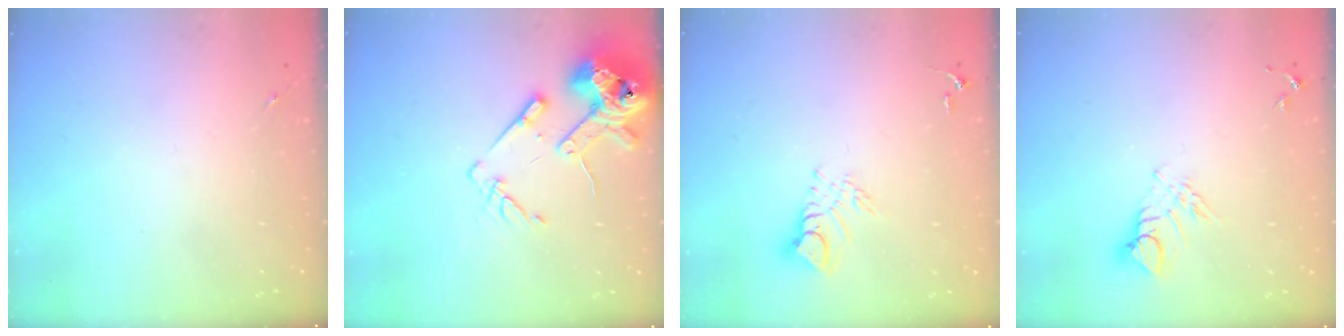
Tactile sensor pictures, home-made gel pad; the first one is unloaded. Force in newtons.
{"total": 15.2, "press": 14.9, "slide": 2.8}
{"total": 8.6, "press": 8.6, "slide": 0.8}
{"total": 6.5, "press": 6.5, "slide": 0.3}